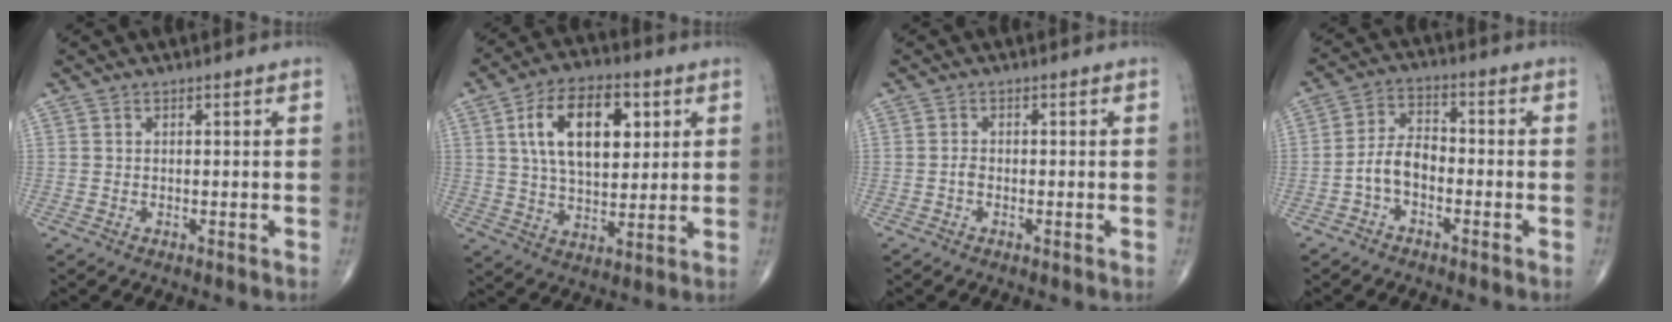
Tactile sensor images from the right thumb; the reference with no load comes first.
{"total": 15.9, "force": [4.8, 8.7, 12.4], "torque": [-0.189, -0.006, 0.084]}
{"total": 1.0, "force": [-0.4, 0.6, 0.7], "torque": [-0.012, 0.002, -0.010]}
{"total": 6.0, "force": [-2.2, 3.6, 4.3], "torque": [-0.075, 0.031, -0.051]}